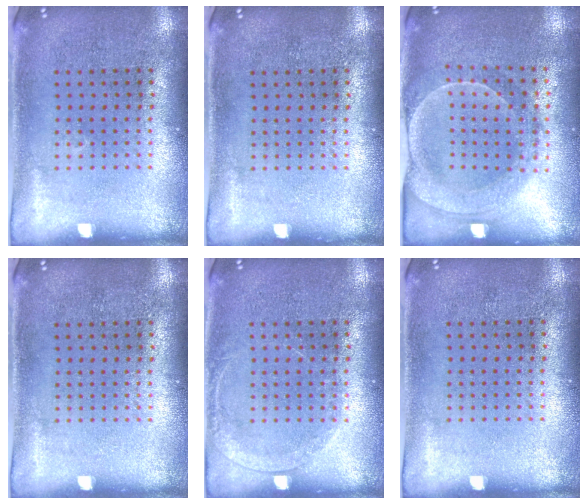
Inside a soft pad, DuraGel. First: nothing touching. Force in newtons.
{"total": 0.0}
{"total": 1.9, "press": 1.8, "slide": 0.6}
{"total": 0.0}
{"total": 1.2, "press": 1.1, "slide": 0.1}
{"total": 0.0}